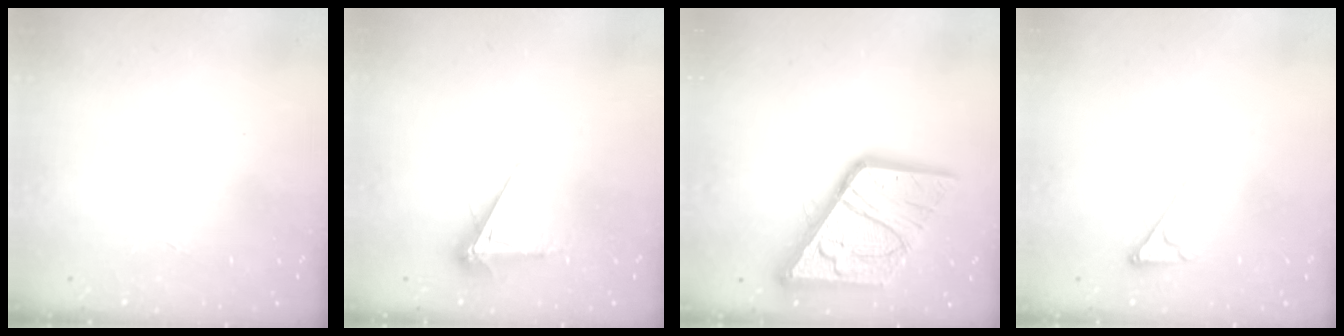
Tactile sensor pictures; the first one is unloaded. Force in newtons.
{"total": 5.7, "press": 5.7, "slide": 0.5}
{"total": 21.1, "press": 21.0, "slide": 2.4}
{"total": 3.6, "press": 3.6, "slide": 0.4}